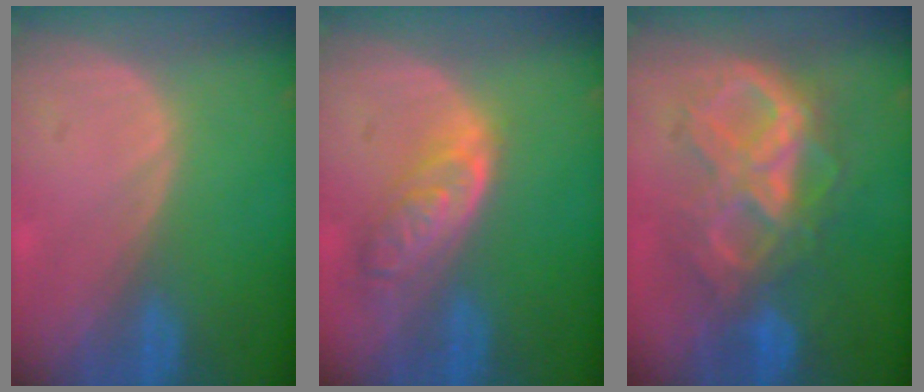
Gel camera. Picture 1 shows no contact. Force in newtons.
{"total": 6.3, "press": 5.7, "slide": 2.7}
{"total": 10.0, "press": 9.9, "slide": 1.0}